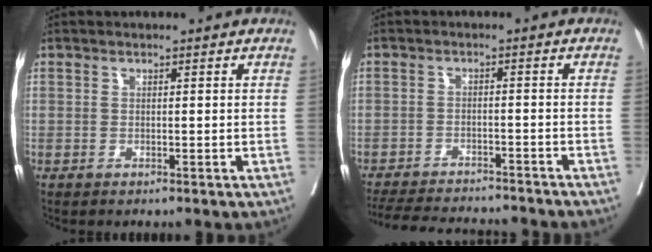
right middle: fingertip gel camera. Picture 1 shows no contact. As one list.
[{"total": 15.6, "force": [-14.4, 2.2, 5.6], "torque": [-0.112, -0.020, -0.198]}]